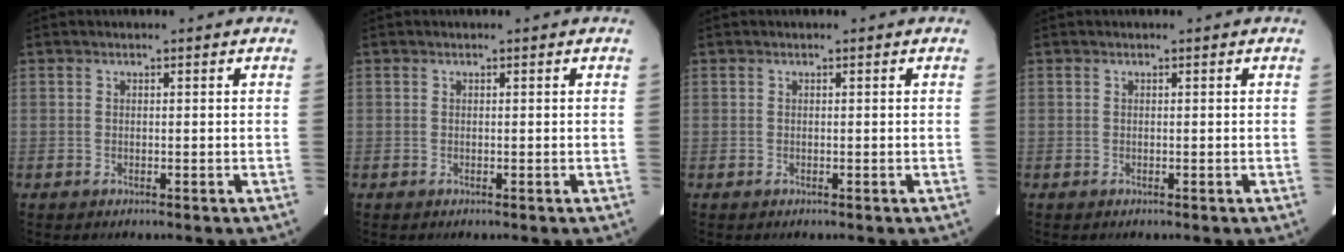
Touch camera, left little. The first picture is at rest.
{"total": 0.0}
{"total": 0.0}
{"total": 0.0}